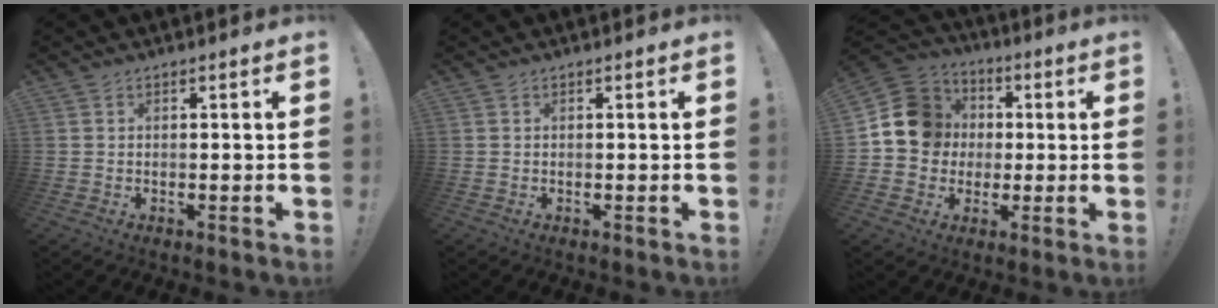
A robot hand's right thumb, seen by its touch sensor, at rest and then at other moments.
{"total": 0.0}
{"total": 14.2, "force": [1.3, 13.0, 5.4], "torque": [-0.075, 0.013, 0.035]}